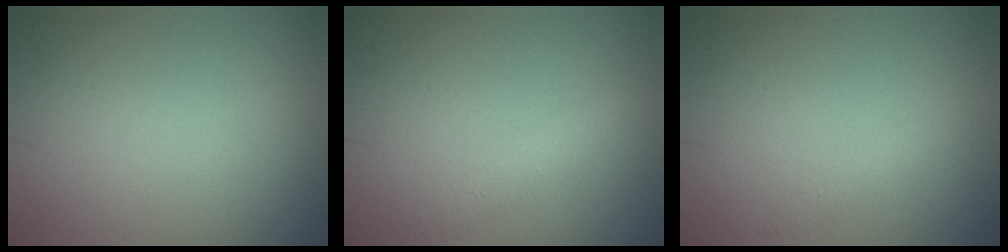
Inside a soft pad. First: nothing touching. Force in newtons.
{"total": 2.0, "press": 2.0, "slide": 0.1}
{"total": 1.0, "press": 0.9, "slide": 0.1}